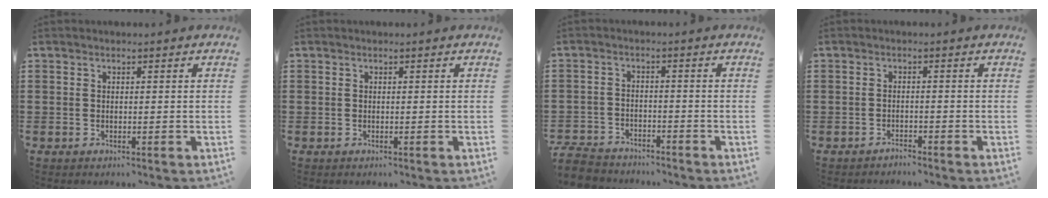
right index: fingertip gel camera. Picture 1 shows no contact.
{"total": 0.0}
{"total": 4.0, "force": [-3.9, 0.8, 0.4], "torque": [-0.025, -0.003, -0.085]}
{"total": 1.3, "force": [-1.3, 0.0, 0.0], "torque": [-0.004, 0.002, -0.028]}